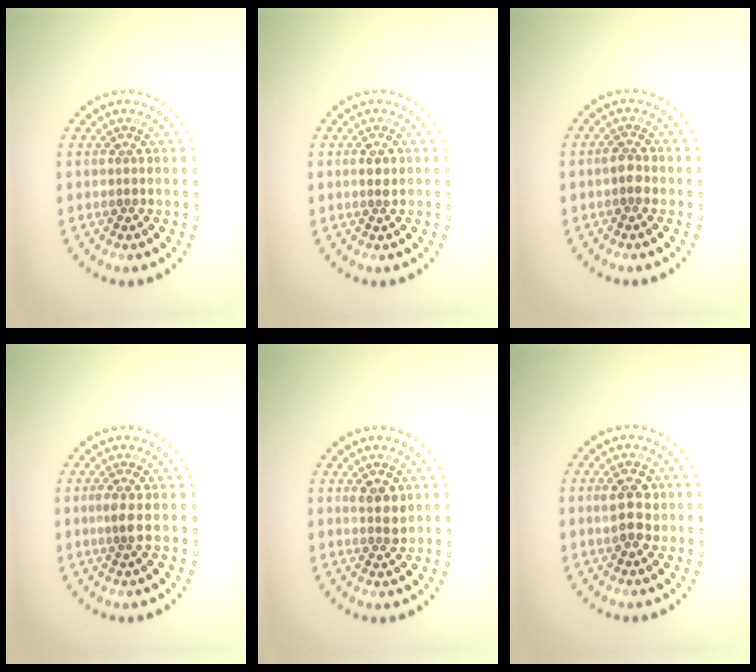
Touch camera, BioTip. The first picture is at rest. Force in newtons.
{"total": 0.6, "press": 0.6, "slide": 0.1}
{"total": 1.5, "press": 1.4, "slide": 0.3}
{"total": 1.5, "press": 1.2, "slide": 0.9}
{"total": 1.7, "press": 1.6, "slide": 0.5}
{"total": 2.6, "press": 2.6, "slide": 0.3}